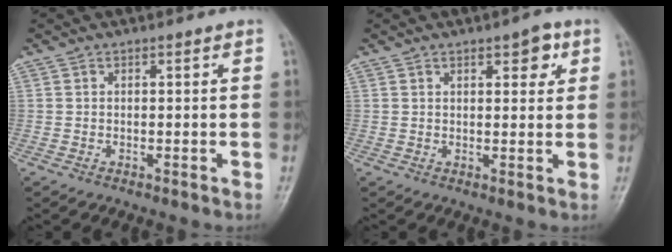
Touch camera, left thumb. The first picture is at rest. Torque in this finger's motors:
{"motor_torque": [0.17, 0.19, 0.11, -0.02, 0.09]}